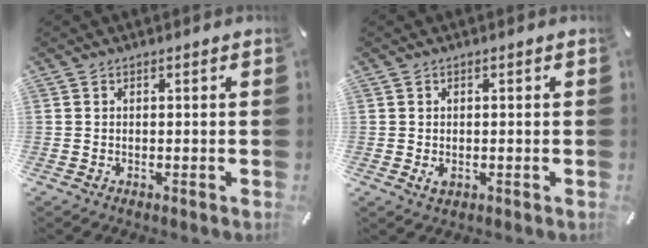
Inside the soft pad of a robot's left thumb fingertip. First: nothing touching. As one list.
[{"total": 1.8, "force": [-0.4, 1.0, 1.4], "torque": [-0.033, -0.003, -0.008]}]